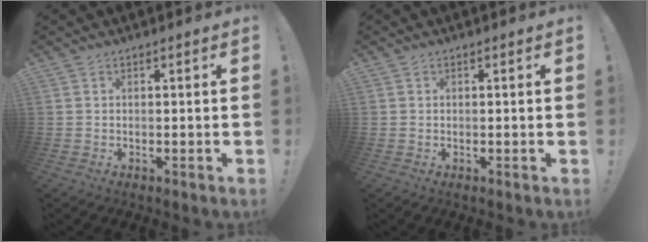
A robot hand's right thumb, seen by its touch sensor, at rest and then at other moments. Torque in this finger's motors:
{"motor_torque": [-0.10, -0.12, 0.03, 0.01, 0.00]}